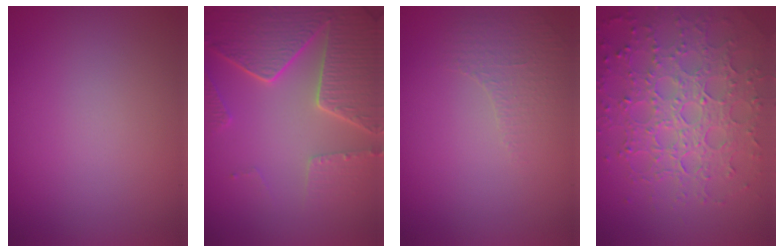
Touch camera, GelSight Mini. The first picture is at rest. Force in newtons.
{"total": 7.0, "press": 5.6, "slide": 4.2}
{"total": 1.1, "press": 0.7, "slide": 0.8}
{"total": 7.7, "press": 5.6, "slide": 5.3}